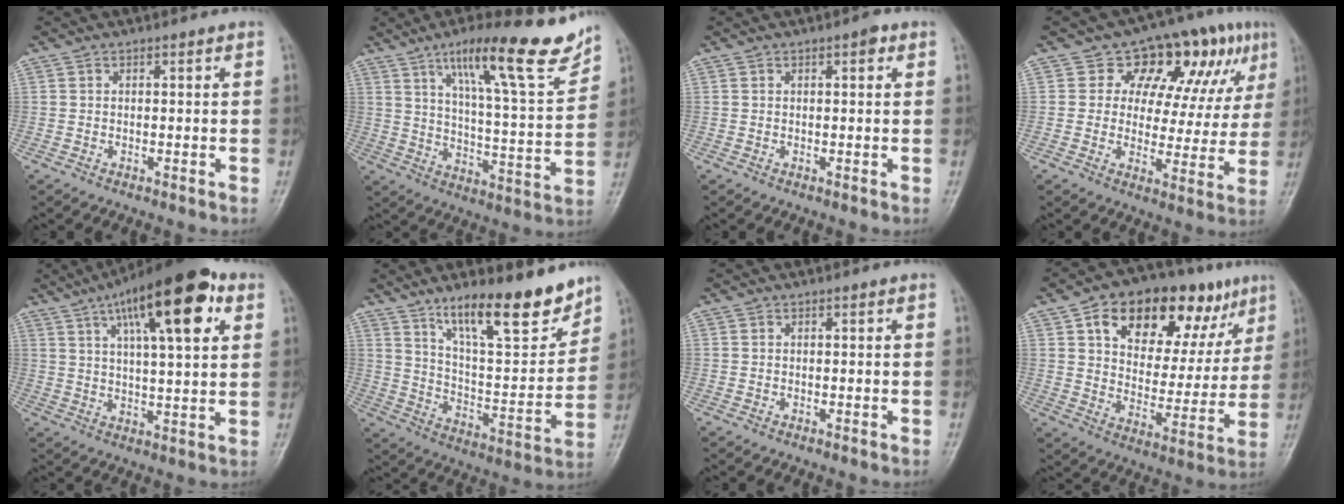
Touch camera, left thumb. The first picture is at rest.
{"total": 20.0, "force": [13.1, 3.6, 14.7], "torque": [-0.191, -0.060, 0.203]}
{"total": 1.5, "force": [0.7, 0.6, 1.2], "torque": [-0.014, 0.001, 0.007]}
{"total": 15.6, "force": [7.4, 9.3, 10.1], "torque": [-0.071, -0.006, 0.101]}
{"total": 18.9, "force": [8.5, 5.8, 15.8], "torque": [-0.221, -0.007, 0.130]}
{"total": 18.2, "force": [12.9, 4.8, 11.9], "torque": [-0.151, -0.081, 0.219]}
{"total": 0.0}
{"total": 22.8, "force": [11.6, 12.5, 15.0], "torque": [-0.169, -0.011, 0.179]}